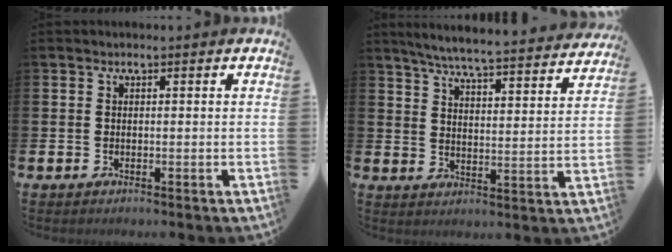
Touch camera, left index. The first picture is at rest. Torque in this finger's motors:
{"motor_torque": [1.03, -1.11, 0.67, 0.17]}